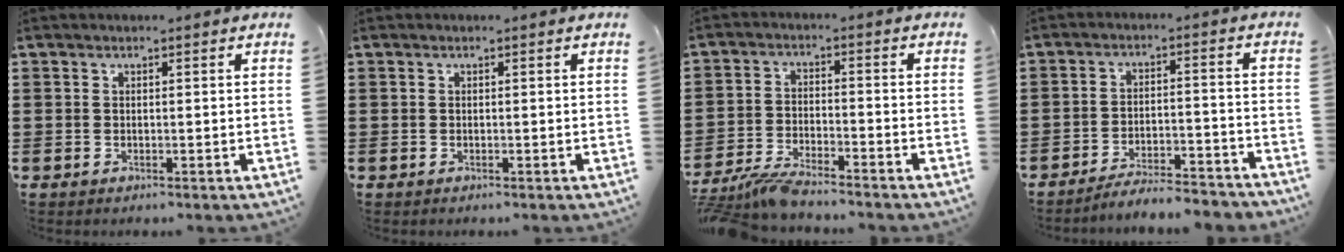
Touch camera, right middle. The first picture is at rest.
{"total": 0.0}
{"total": 5.1, "force": [-4.7, 0.1, 1.8], "torque": [-0.051, -0.013, -0.094]}
{"total": 5.3, "force": [-5.1, 0.3, 1.2], "torque": [-0.028, -0.002, -0.105]}